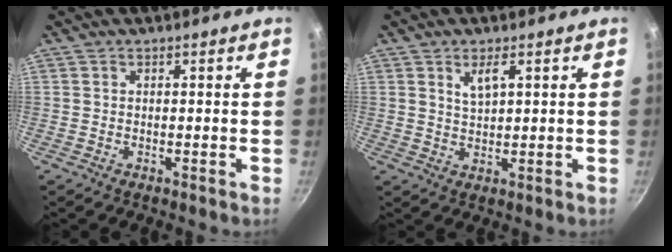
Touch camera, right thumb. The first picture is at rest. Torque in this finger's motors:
{"motor_torque": [-0.84, 0.86, -0.09, 0.19, 0.15]}